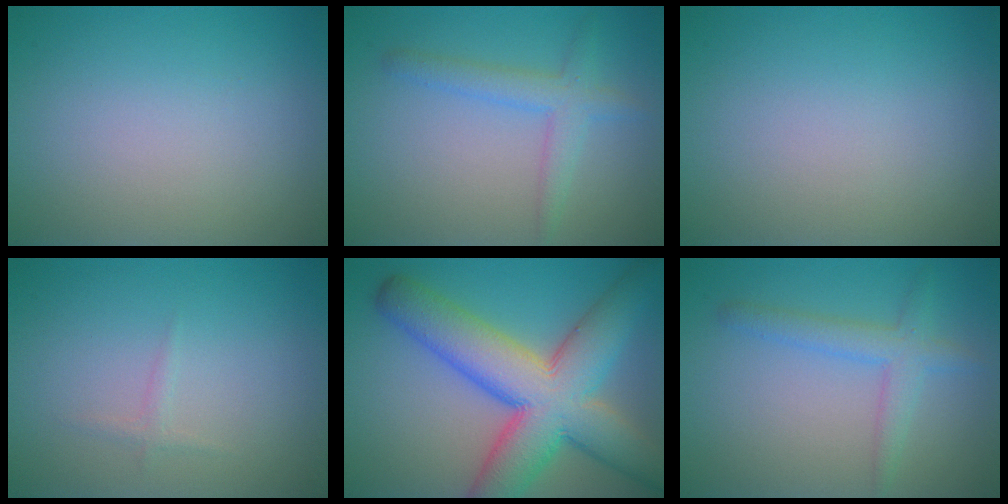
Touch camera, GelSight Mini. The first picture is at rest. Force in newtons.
{"total": 2.9, "press": 2.9, "slide": 0.1}
{"total": 0.0}
{"total": 0.7, "press": 0.7, "slide": 0.0}
{"total": 11.7, "press": 11.7, "slide": 0.5}
{"total": 2.9, "press": 2.9, "slide": 0.1}